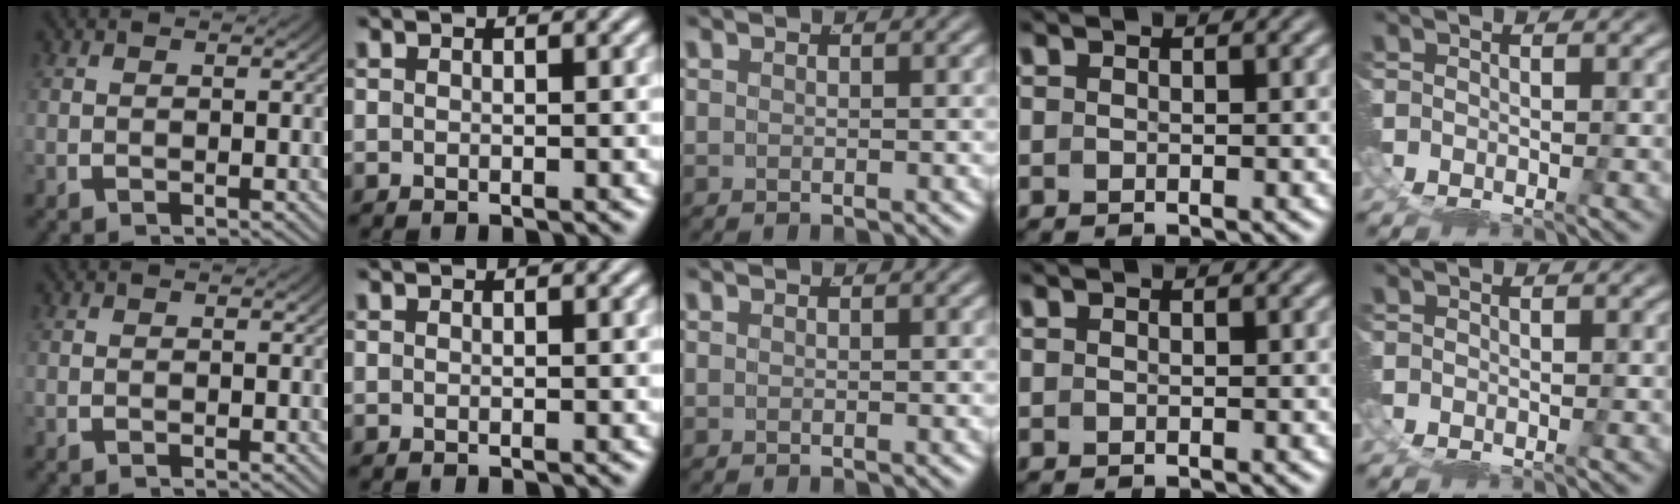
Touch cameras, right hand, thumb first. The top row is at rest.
{}